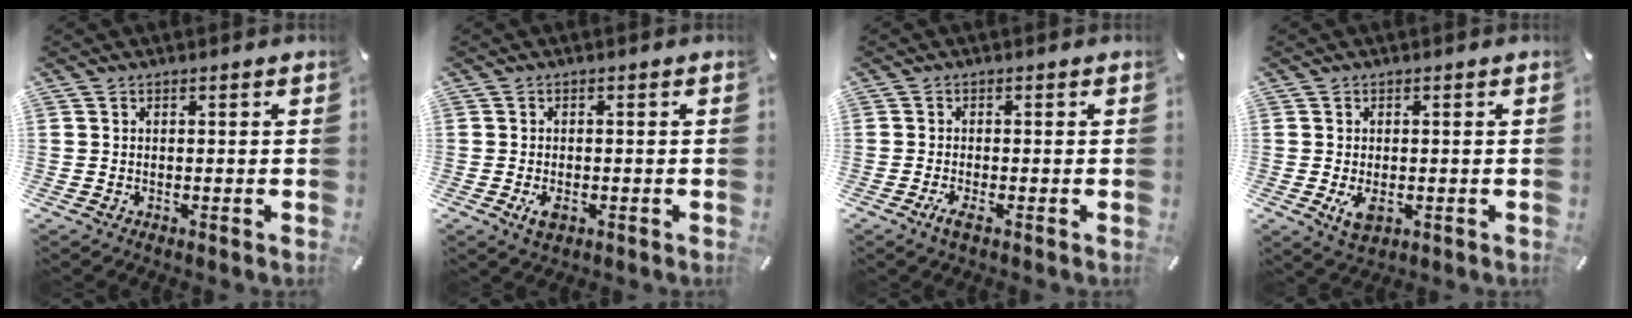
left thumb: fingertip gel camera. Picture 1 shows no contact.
{"total": 3.0, "force": [-1.0, 1.7, 2.2], "torque": [-0.059, -0.003, -0.022]}
{"total": 2.4, "force": [-1.0, 0.6, 2.1], "torque": [-0.049, -0.006, -0.021]}
{"total": 3.9, "force": [-0.7, 2.4, 3.0], "torque": [-0.070, -0.008, -0.018]}